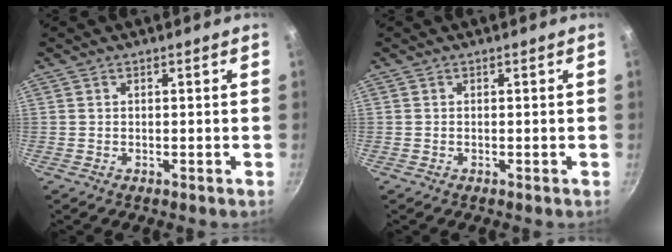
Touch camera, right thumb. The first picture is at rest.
{"total": 0.0}